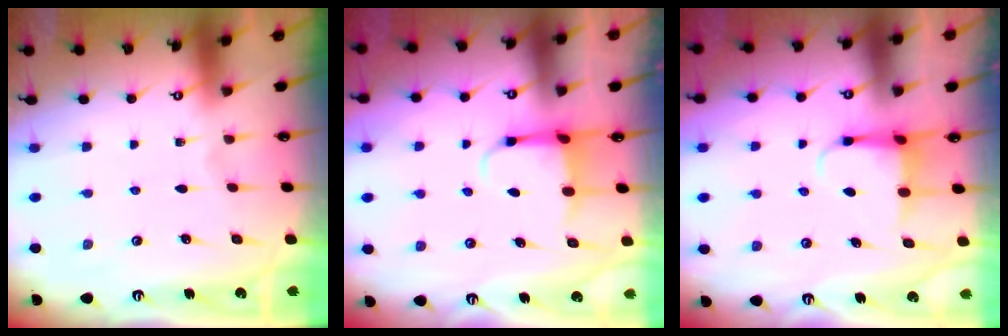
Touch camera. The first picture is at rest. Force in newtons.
{"total": 4.0, "press": 3.8, "slide": 1.1}
{"total": 4.6, "press": 4.5, "slide": 0.5}